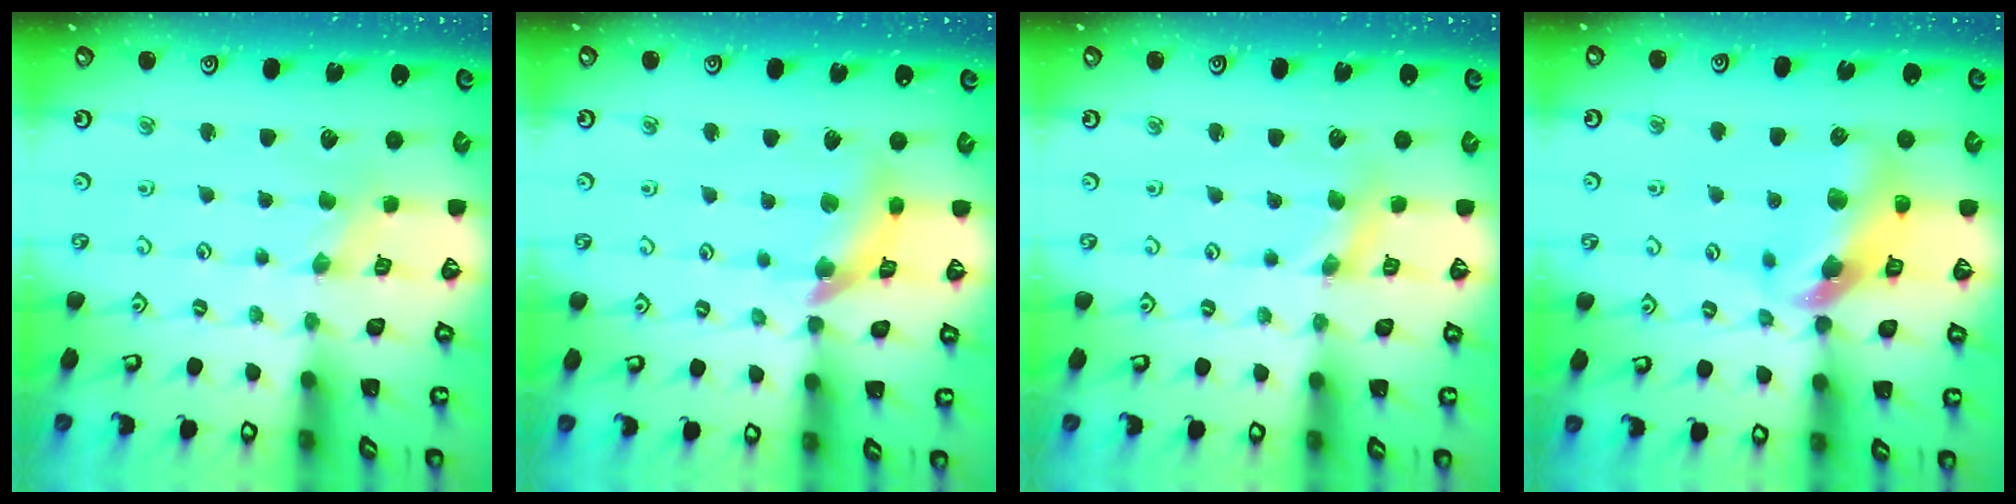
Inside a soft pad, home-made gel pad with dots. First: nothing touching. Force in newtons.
{"total": 11.4, "press": 11.3, "slide": 1.6}
{"total": 3.3, "press": 3.2, "slide": 0.4}
{"total": 12.2, "press": 12.1, "slide": 1.8}